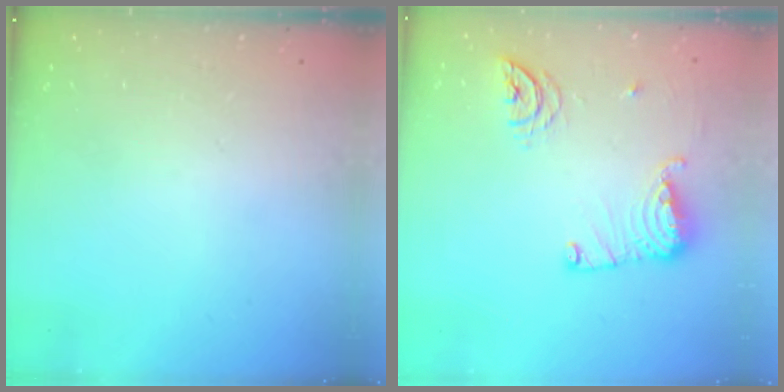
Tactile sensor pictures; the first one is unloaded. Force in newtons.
{"total": 12.2, "press": 12.1, "slide": 1.2}